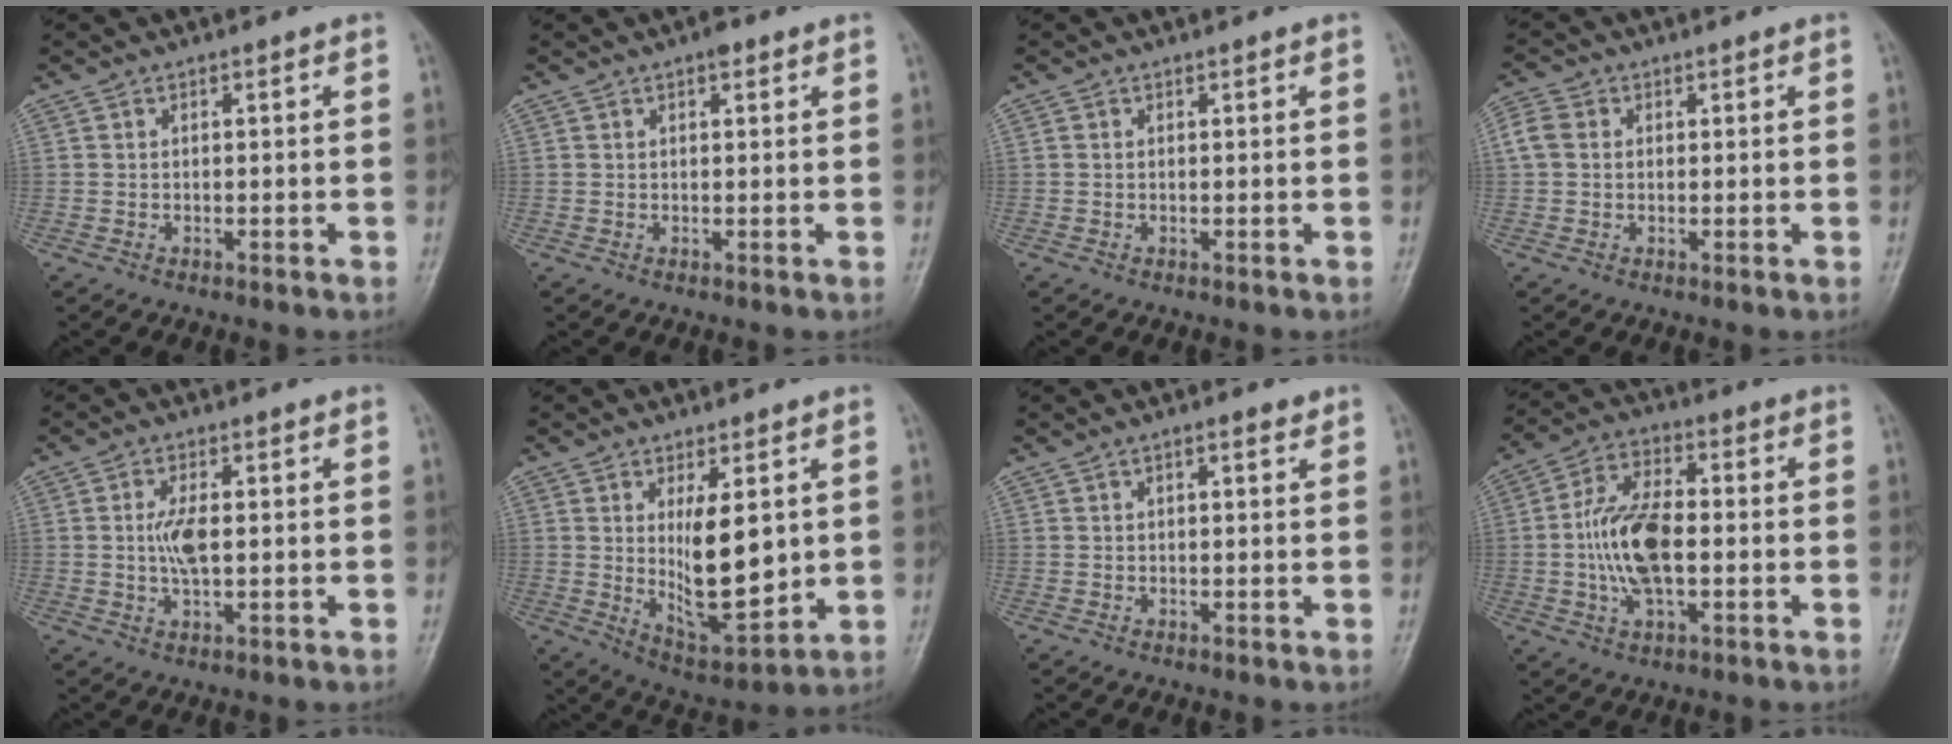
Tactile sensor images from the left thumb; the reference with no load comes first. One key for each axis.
{"total": 1.8, "fx": 1.1, "fy": 0.8, "fz": 1.3, "tx": -0.013, "ty": -0.001, "tz": 0.012}
{"total": 0.0}
{"total": 3.6, "fx": 0.8, "fy": 2.9, "fz": 2.1, "tx": -0.044, "ty": 0.009, "tz": 0.011}
{"total": 5.0, "fx": 0.4, "fy": 2.2, "fz": 4.5, "tx": -0.091, "ty": -0.003, "tz": 0.008}
{"total": 12.8, "fx": 1.6, "fy": 5.3, "fz": 11.5, "tx": -0.160, "ty": -0.034, "tz": 0.047}
{"total": 2.2, "fx": 1.3, "fy": 0.7, "fz": 1.6, "tx": -0.020, "ty": -0.004, "tz": 0.018}
{"total": 12.7, "fx": -0.9, "fy": 6.5, "fz": 10.9, "tx": -0.211, "ty": 0.014, "tz": -0.019}